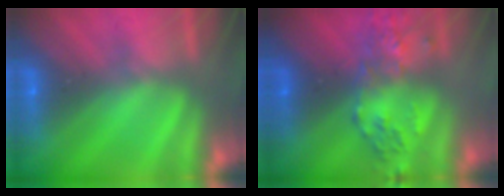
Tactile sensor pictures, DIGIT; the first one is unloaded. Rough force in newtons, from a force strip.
{"total": 5.6}